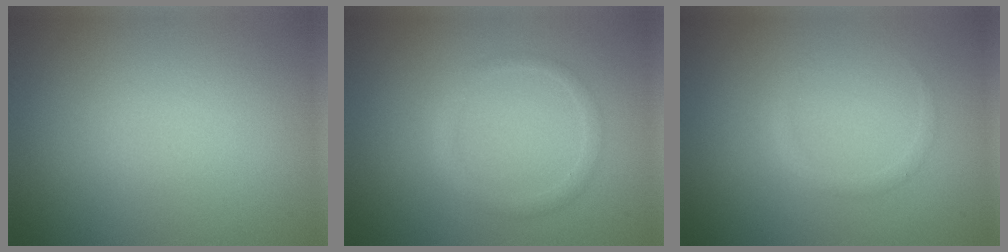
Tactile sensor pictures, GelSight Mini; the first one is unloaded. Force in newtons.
{"total": 1.3, "press": 1.3, "slide": 0.1}
{"total": 0.8, "press": 0.8, "slide": 0.0}